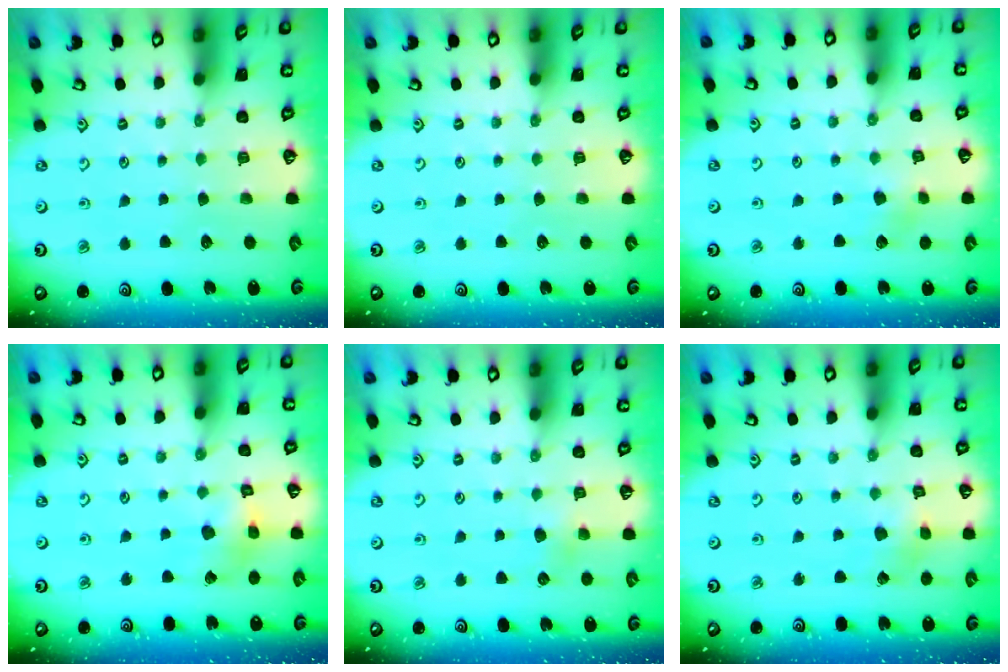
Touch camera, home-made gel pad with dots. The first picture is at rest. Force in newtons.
{"total": 0.0}
{"total": 3.3, "press": 3.2, "slide": 0.5}
{"total": 7.0, "press": 7.0, "slide": 0.7}
{"total": 3.7, "press": 3.7, "slide": 0.6}
{"total": 2.7, "press": 2.7, "slide": 0.3}